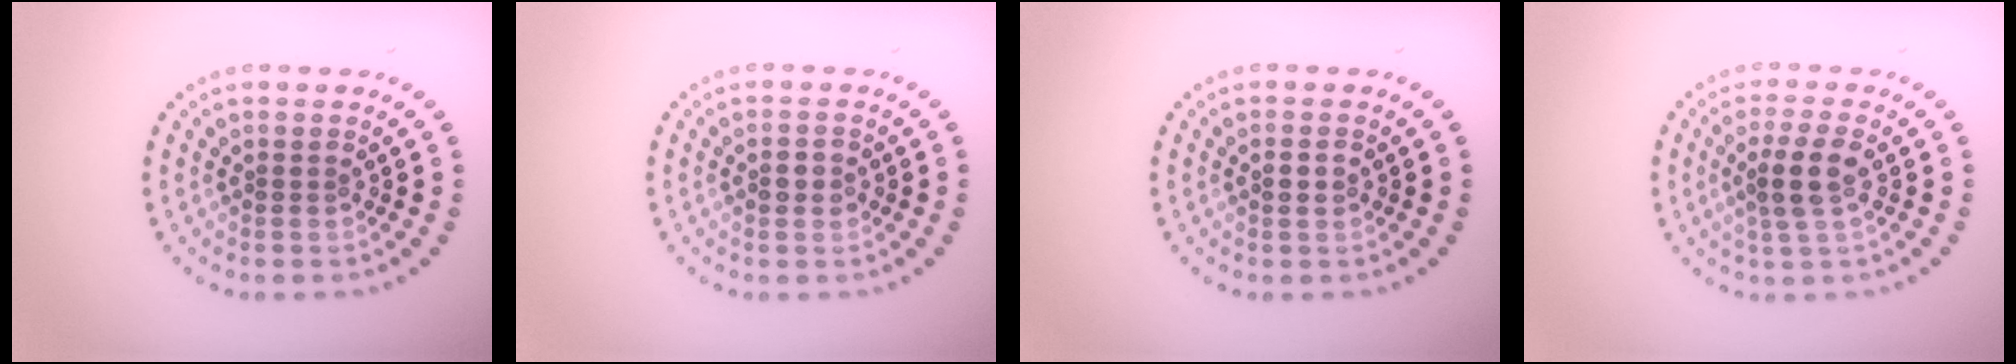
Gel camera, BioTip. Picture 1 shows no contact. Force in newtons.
{"total": 1.0, "press": 1.0, "slide": 0.0}
{"total": 1.0, "press": 0.9, "slide": 0.1}
{"total": 3.6, "press": 3.3, "slide": 1.4}